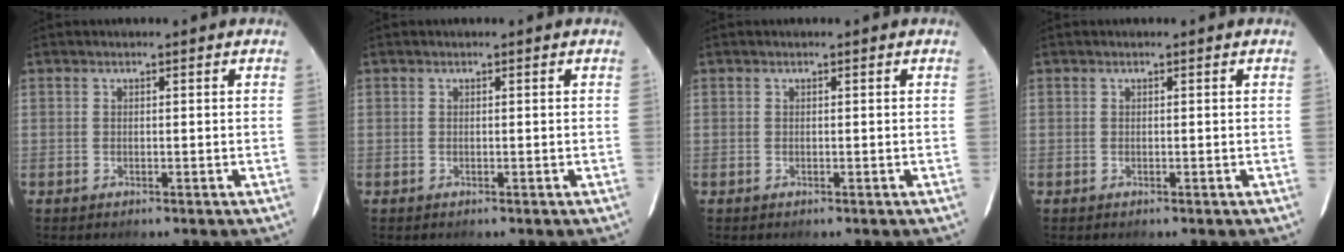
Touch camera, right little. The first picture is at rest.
{"total": 0.0}
{"total": 0.0}
{"total": 0.0}